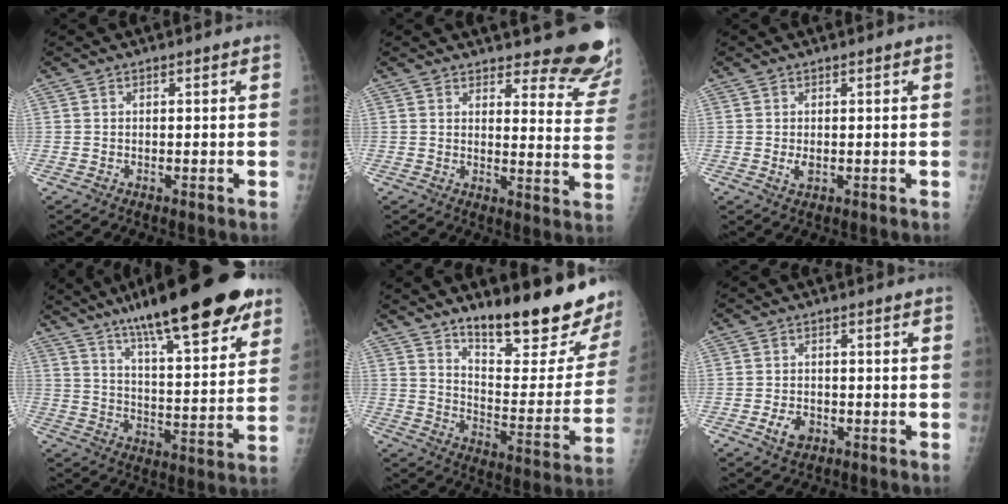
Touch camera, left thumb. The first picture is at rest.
{"total": 14.0, "force": [12.6, 3.9, 4.7], "torque": [-0.009, -0.114, 0.129]}
{"total": 1.6, "force": [0.1, 1.0, 1.2], "torque": [-0.021, -0.004, 0.004]}
{"total": 25.5, "force": [17.0, 5.7, 18.1], "torque": [-0.254, -0.046, 0.261]}
{"total": 22.5, "force": [16.9, 5.2, 14.0], "torque": [-0.162, -0.118, 0.246]}
{"total": 3.5, "force": [-1.3, 2.4, 2.1], "torque": [-0.032, 0.002, -0.018]}